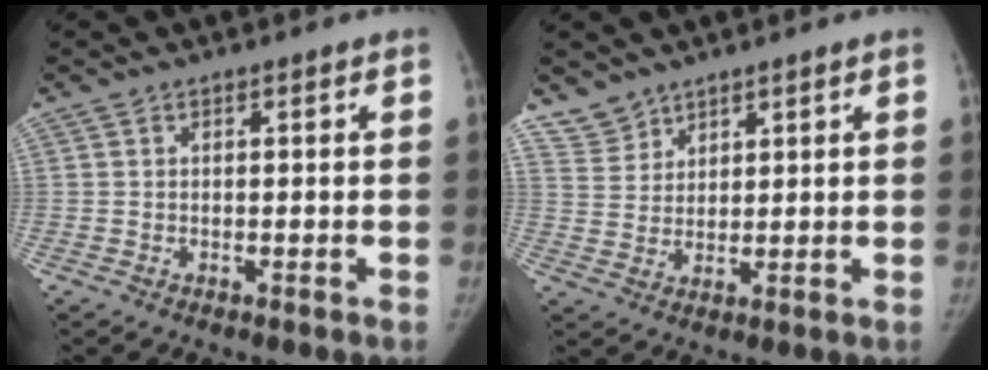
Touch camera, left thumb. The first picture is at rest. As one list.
[{"total": 4.2, "force": [3.6, 2.1, -0.1], "torque": [0.024, -0.021, 0.076]}]